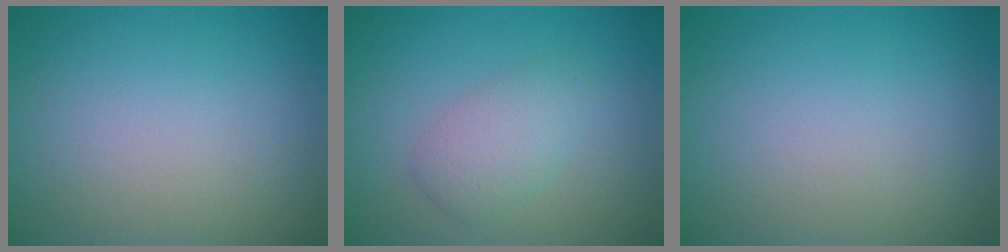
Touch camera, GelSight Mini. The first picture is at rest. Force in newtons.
{"total": 2.7, "press": 2.7, "slide": 0.1}
{"total": 0.0}